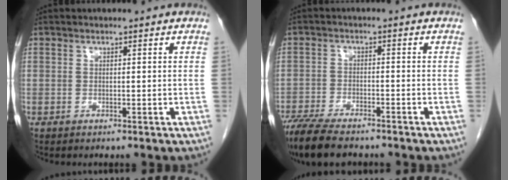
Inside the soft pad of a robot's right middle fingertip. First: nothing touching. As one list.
[{"total": 10.5, "force": [-8.7, 2.5, 5.4], "torque": [-0.093, -0.019, -0.144]}]